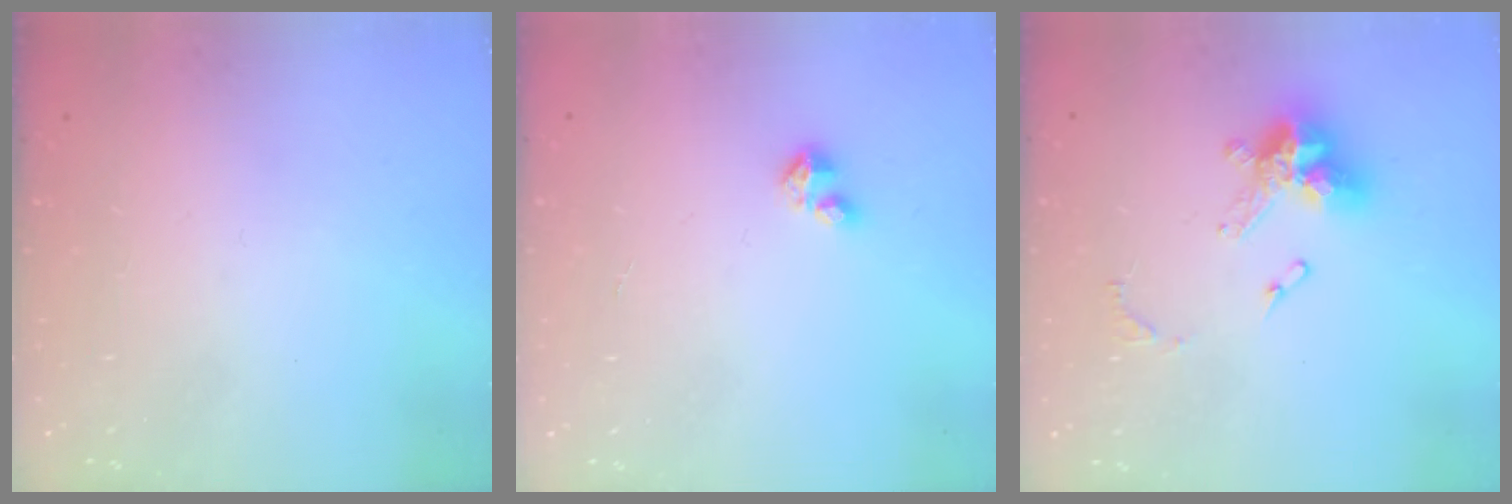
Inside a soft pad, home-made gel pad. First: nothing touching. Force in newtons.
{"total": 2.1, "press": 2.1, "slide": 0.2}
{"total": 12.8, "press": 12.7, "slide": 1.4}